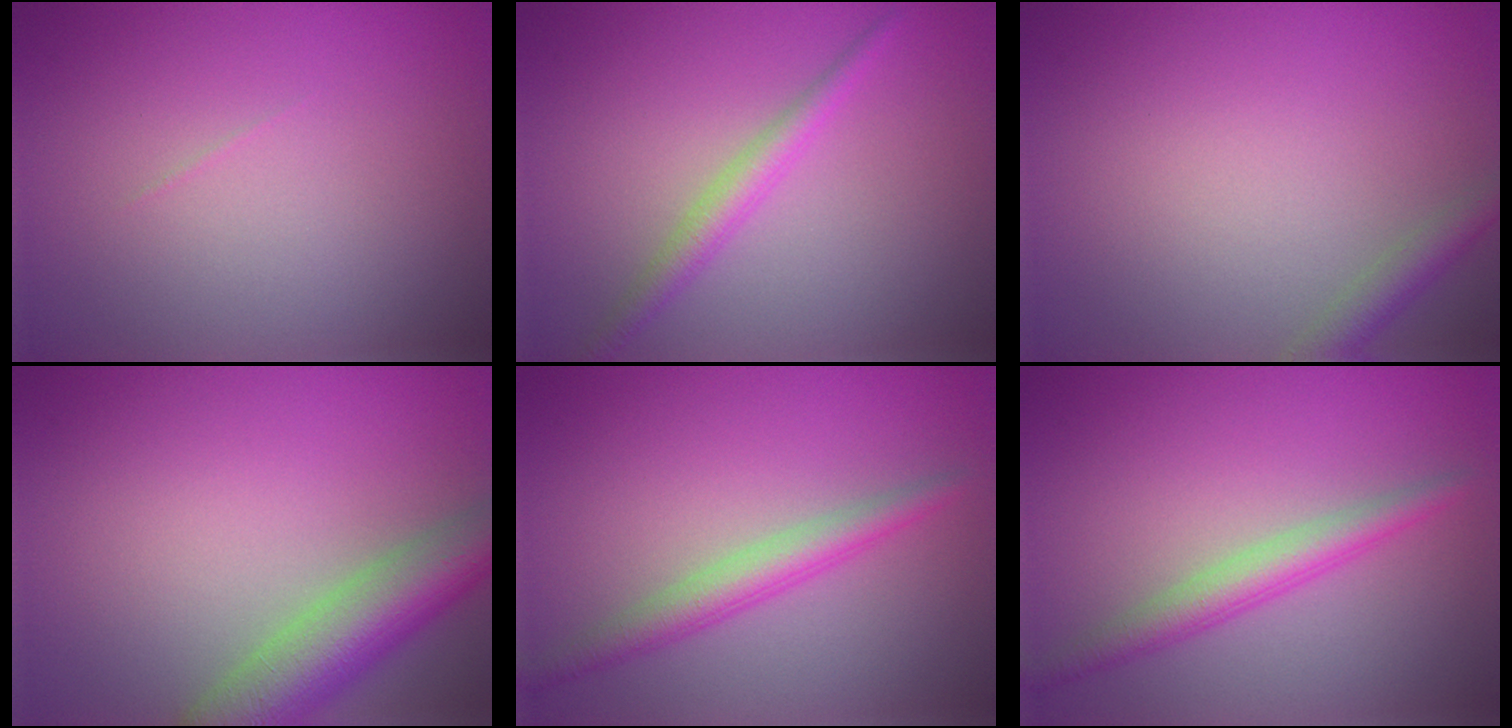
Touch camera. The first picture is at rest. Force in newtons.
{"total": 2.2, "press": 2.2, "slide": 0.0}
{"total": 2.1, "press": 2.1, "slide": 0.1}
{"total": 6.5, "press": 6.4, "slide": 0.6}
{"total": 2.8, "press": 2.8, "slide": 0.1}
{"total": 2.8, "press": 2.8, "slide": 0.1}